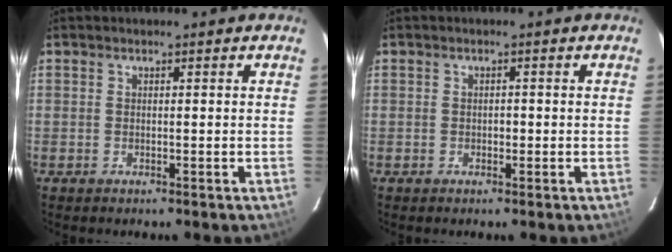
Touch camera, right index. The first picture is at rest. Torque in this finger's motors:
{"motor_torque": [0.16, 0.07, 0.08, 0.01]}